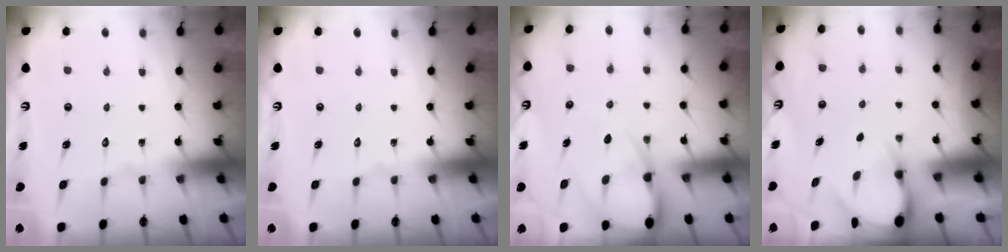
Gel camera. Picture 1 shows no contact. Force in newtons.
{"total": 0.0}
{"total": 9.7, "press": 9.6, "slide": 0.9}
{"total": 3.5, "press": 3.5, "slide": 0.2}